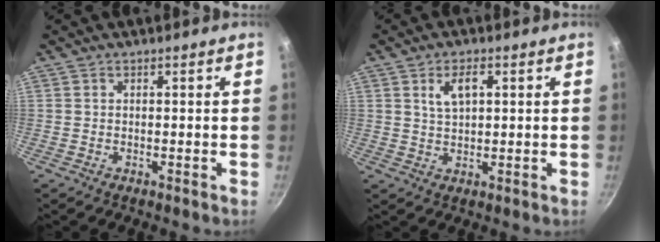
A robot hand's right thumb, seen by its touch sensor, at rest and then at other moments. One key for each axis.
{"total": 4.5, "fx": 1.6, "fy": 2.2, "fz": 3.5, "tx": -0.061, "ty": 0.000, "tz": 0.033}